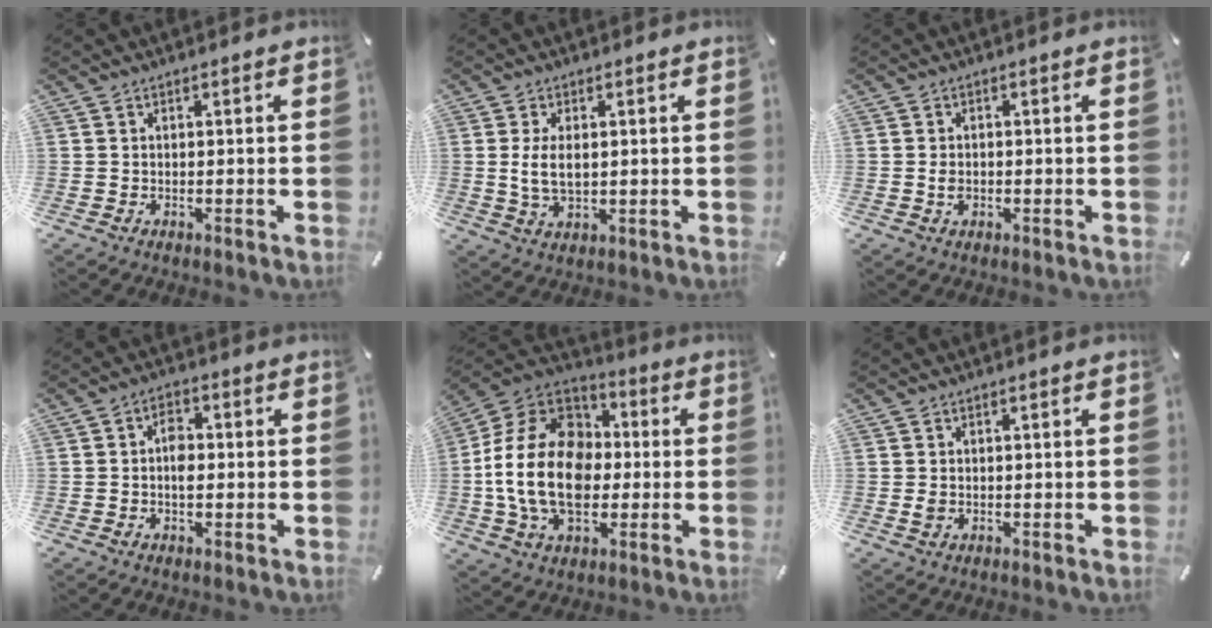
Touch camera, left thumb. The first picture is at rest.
{"total": 6.4, "force": [0.7, 3.3, 5.4], "torque": [-0.127, 0.002, 0.008]}
{"total": 1.9, "force": [-0.3, 1.3, 1.3], "torque": [-0.027, 0.002, -0.006]}
{"total": 4.1, "force": [-0.2, 2.6, 3.2], "torque": [-0.051, 0.006, -0.006]}
{"total": 20.5, "force": [-2.7, 15.5, 13.1], "torque": [-0.273, 0.016, -0.051]}
{"total": 1.0, "force": [0.0, 0.9, 0.5], "torque": [-0.004, -0.001, -0.002]}